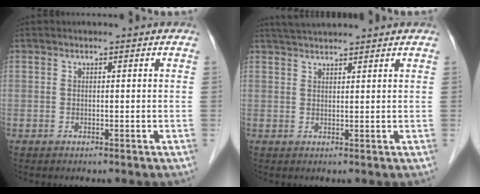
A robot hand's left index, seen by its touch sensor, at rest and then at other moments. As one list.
[{"total": 5.0, "force": [4.7, 0.1, 1.8], "torque": [-0.030, 0.035, 0.079]}]